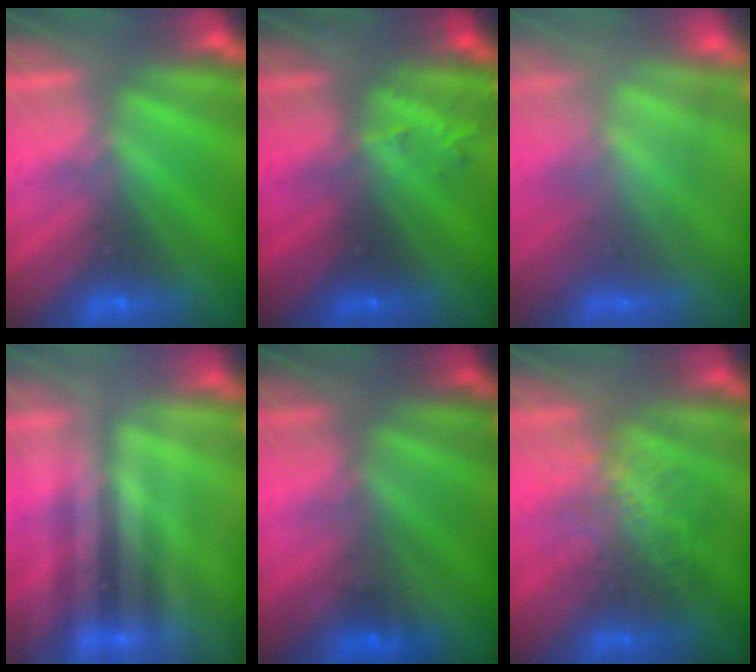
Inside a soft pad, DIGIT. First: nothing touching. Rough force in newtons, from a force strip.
{"total": 2.7}
{"total": 4.1}
{"total": 2.1}
{"total": 1.6}
{"total": 2.8}